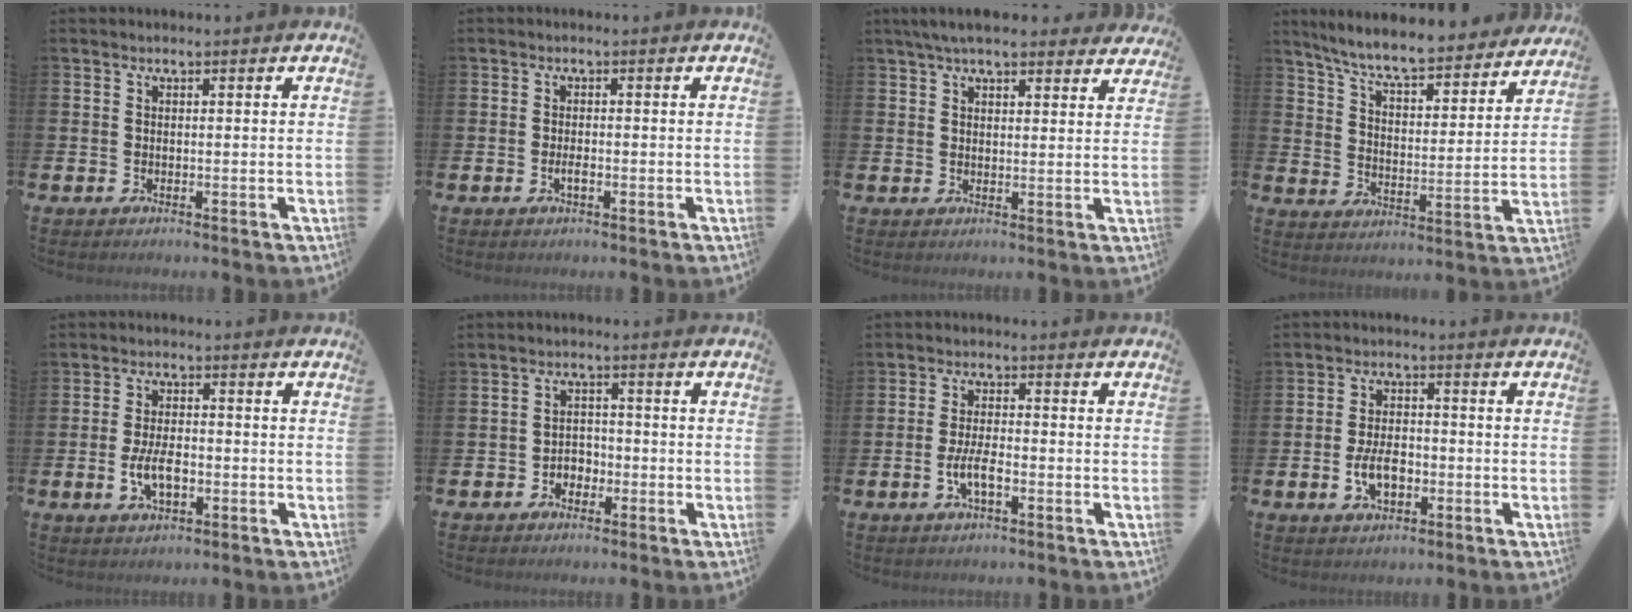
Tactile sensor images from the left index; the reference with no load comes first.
{"total": 1.3, "force": [-0.4, 0.4, 1.1], "torque": [-0.026, 0.002, -0.007]}
{"total": 5.4, "force": [4.7, 1.3, 2.2], "torque": [-0.050, -0.011, 0.087]}
{"total": 8.0, "force": [7.5, 0.9, 2.9], "torque": [-0.081, -0.057, 0.126]}
{"total": 4.5, "force": [-1.0, 2.4, 3.7], "torque": [-0.062, -0.001, -0.022]}
{"total": 2.4, "force": [-1.4, 1.8, 0.8], "torque": [-0.017, 0.006, -0.033]}
{"total": 3.8, "force": [-1.4, 1.3, 3.3], "torque": [-0.069, 0.005, -0.025]}
{"total": 4.7, "force": [-1.3, 2.7, 3.6], "torque": [-0.059, 0.001, -0.028]}